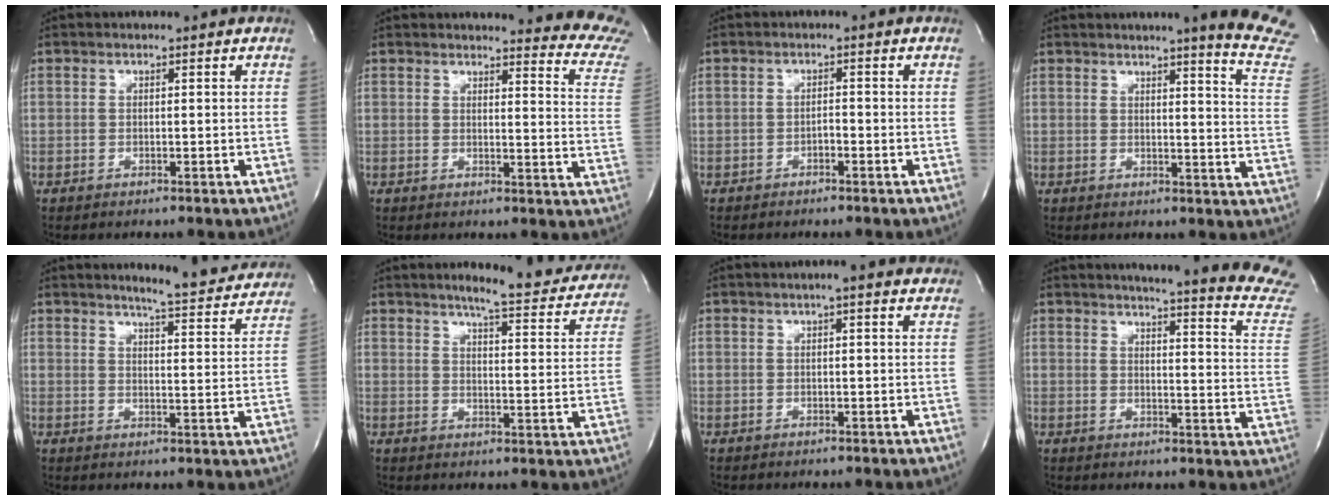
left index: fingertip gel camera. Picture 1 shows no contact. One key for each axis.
{"total": 14.5, "fx": 14.0, "fy": 1.1, "fz": 3.6, "tx": -0.017, "ty": -0.117, "tz": 0.118}
{"total": 1.1, "fx": -0.8, "fy": 0.3, "fz": 0.7, "tx": -0.010, "ty": 0.003, "tz": -0.013}
{"total": 12.7, "fx": 11.3, "fy": -1.5, "fz": 5.4, "tx": -0.061, "ty": -0.101, "tz": 0.109}
{"total": 11.6, "fx": 11.0, "fy": 0.9, "fz": 3.6, "tx": -0.044, "ty": -0.030, "tz": 0.122}
{"total": 15.4, "fx": 13.5, "fy": 2.4, "fz": 6.9, "tx": -0.074, "ty": -0.031, "tz": 0.152}
{"total": 3.9, "fx": 2.8, "fy": 0.6, "fz": 2.7, "tx": -0.035, "ty": 0.019, "tz": 0.034}
{"total": 24.0, "fx": 22.4, "fy": -0.4, "fz": 8.7, "tx": -0.113, "ty": -0.122, "tz": 0.246}